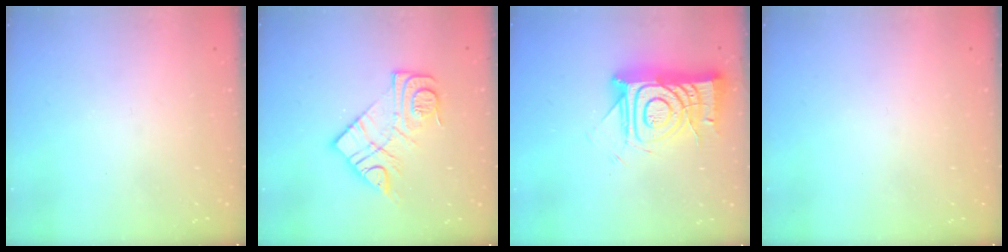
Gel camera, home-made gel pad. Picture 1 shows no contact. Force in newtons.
{"total": 13.2, "press": 13.2, "slide": 1.0}
{"total": 16.3, "press": 16.3, "slide": 1.5}
{"total": 0.0}